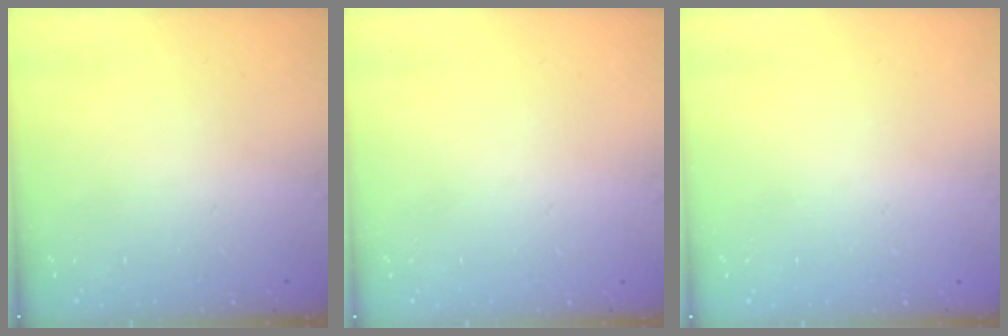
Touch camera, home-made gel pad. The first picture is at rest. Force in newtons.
{"total": 0.0}
{"total": 0.0}